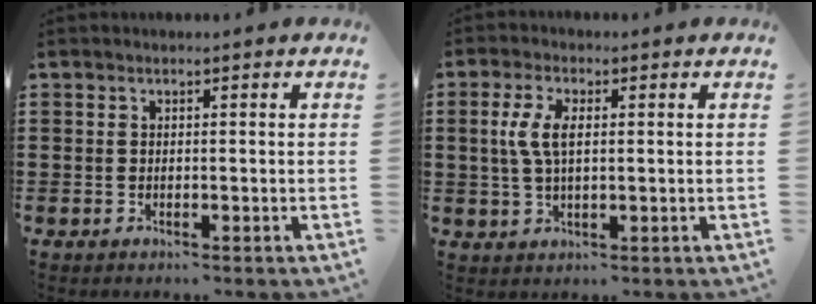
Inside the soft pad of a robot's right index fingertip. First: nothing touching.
{"total": 5.0, "force": [0.7, 2.3, 4.4], "torque": [-0.106, 0.006, 0.004]}